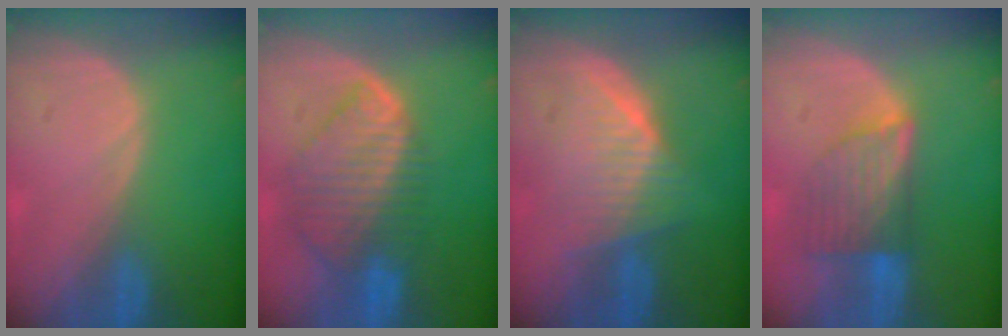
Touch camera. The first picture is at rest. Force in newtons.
{"total": 9.2, "press": 7.9, "slide": 4.6}
{"total": 6.3, "press": 6.1, "slide": 1.6}
{"total": 7.2, "press": 6.3, "slide": 3.4}